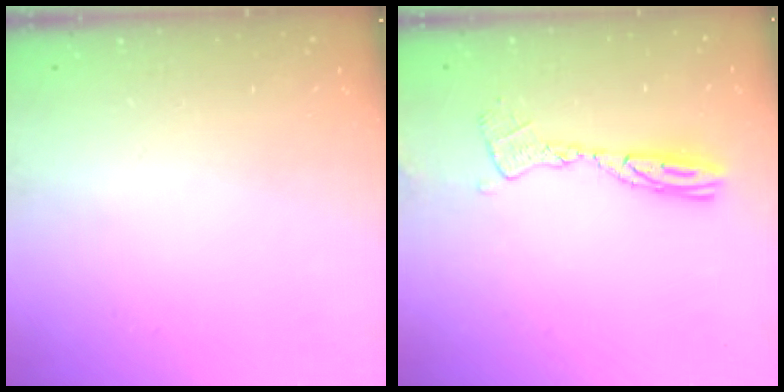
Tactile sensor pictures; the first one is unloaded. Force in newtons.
{"total": 9.7, "press": 9.6, "slide": 0.9}